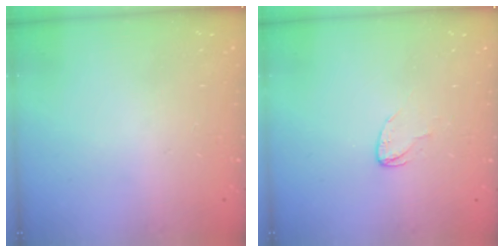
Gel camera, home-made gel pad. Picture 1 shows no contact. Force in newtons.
{"total": 3.3, "press": 3.3, "slide": 0.2}